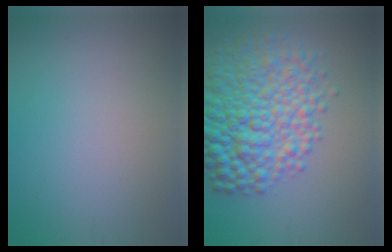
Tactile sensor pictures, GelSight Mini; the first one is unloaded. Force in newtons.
{"total": 9.3, "press": 9.3, "slide": 0.1}